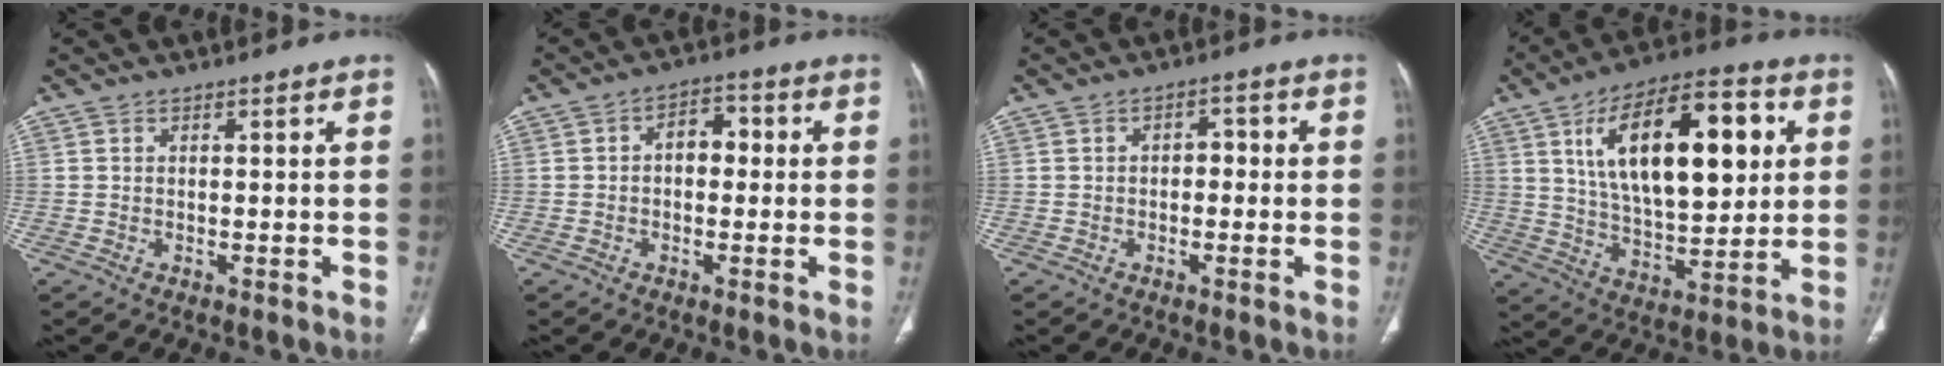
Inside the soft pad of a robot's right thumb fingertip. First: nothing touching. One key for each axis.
{"total": 4.9, "fx": 0.1, "fy": 3.4, "fz": 3.6, "tx": -0.032, "ty": 0.020, "tz": -0.009}
{"total": 2.7, "fx": -0.2, "fy": 1.8, "fz": 1.9, "tx": -0.010, "ty": 0.012, "tz": -0.012}
{"total": 23.9, "fx": 6.7, "fy": 11.1, "fz": 20.0, "tx": -0.293, "ty": -0.010, "tz": 0.108}